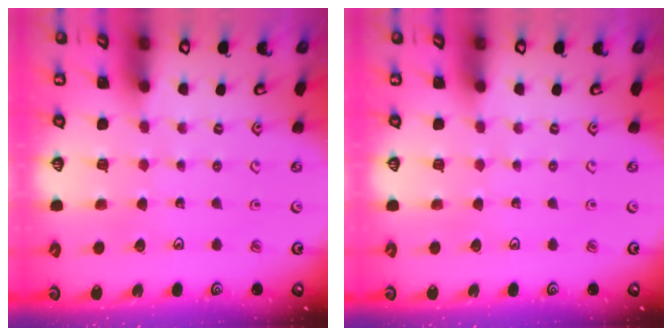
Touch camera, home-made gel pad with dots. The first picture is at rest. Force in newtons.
{"total": 0.0}